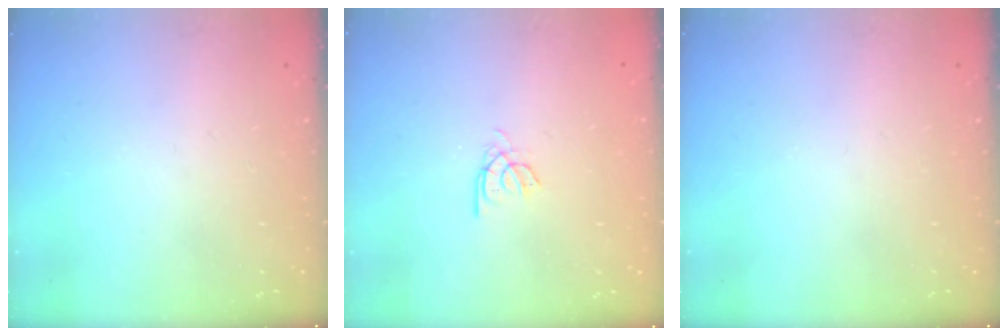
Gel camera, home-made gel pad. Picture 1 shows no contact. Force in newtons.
{"total": 2.0, "press": 1.9, "slide": 0.4}
{"total": 0.0}